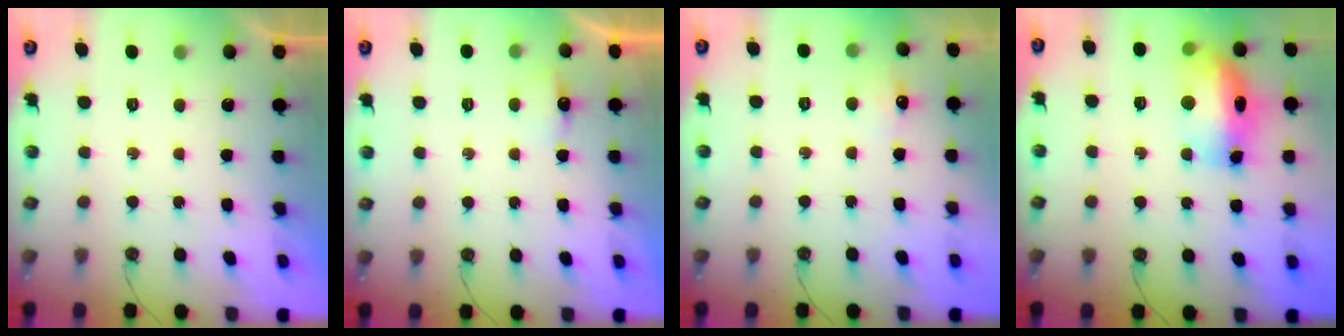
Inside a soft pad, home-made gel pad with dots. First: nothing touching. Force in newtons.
{"total": 4.3, "press": 4.3, "slide": 0.7}
{"total": 5.2, "press": 5.2, "slide": 0.7}
{"total": 15.0, "press": 14.9, "slide": 1.3}